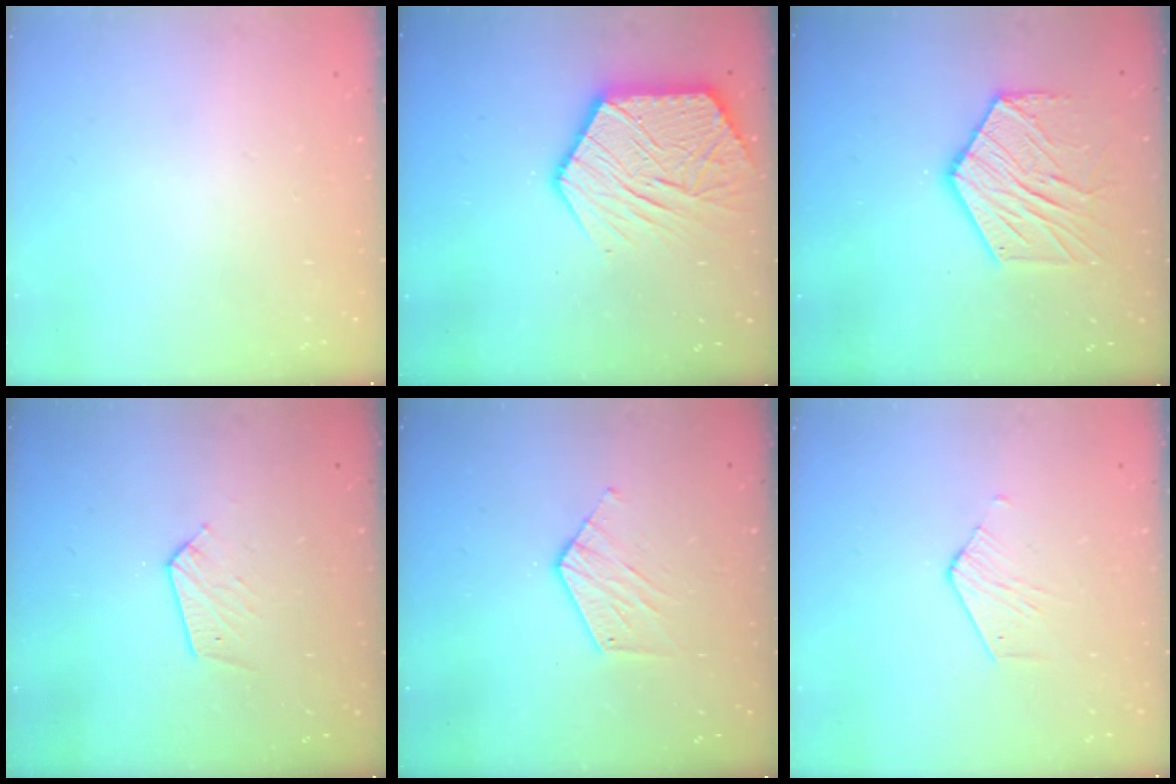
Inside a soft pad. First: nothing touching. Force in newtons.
{"total": 15.9, "press": 15.8, "slide": 1.4}
{"total": 14.3, "press": 14.2, "slide": 1.3}
{"total": 5.1, "press": 5.0, "slide": 0.5}
{"total": 7.1, "press": 7.1, "slide": 0.3}
{"total": 2.5, "press": 2.5, "slide": 0.2}